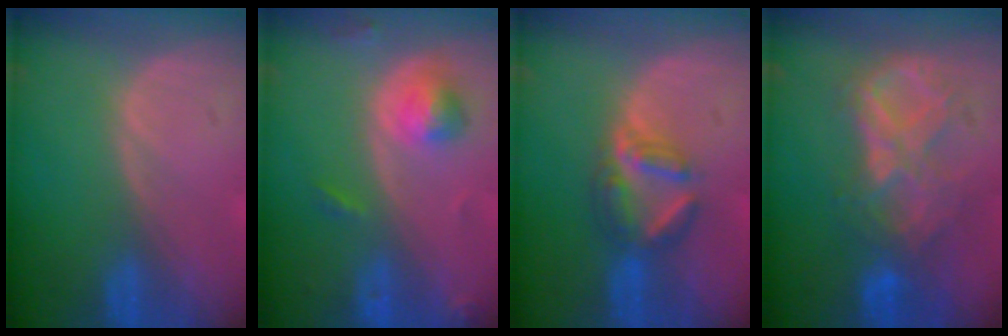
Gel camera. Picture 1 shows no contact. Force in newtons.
{"total": 4.5, "press": 4.5, "slide": 0.6}
{"total": 5.9, "press": 5.4, "slide": 2.3}
{"total": 8.8, "press": 7.7, "slide": 4.2}